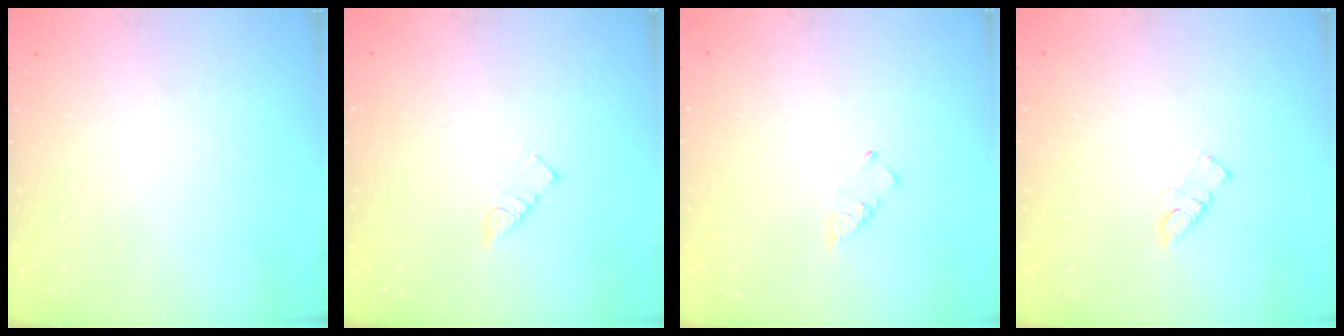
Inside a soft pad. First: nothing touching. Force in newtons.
{"total": 2.9, "press": 2.9, "slide": 0.5}
{"total": 1.9, "press": 1.9, "slide": 0.3}
{"total": 4.0, "press": 4.0, "slide": 0.4}